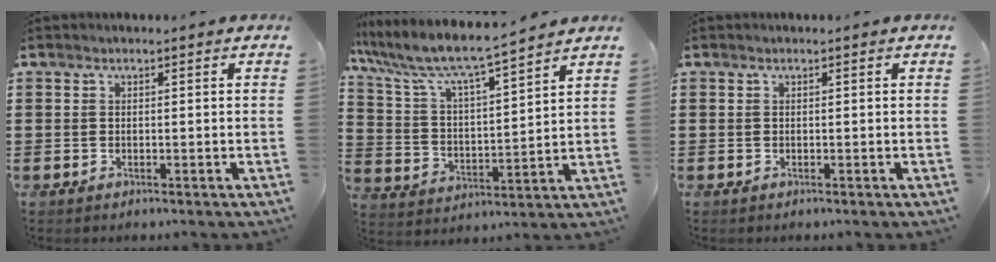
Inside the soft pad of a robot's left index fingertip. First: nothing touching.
{"total": 7.3, "force": [6.6, 0.6, 3.1], "torque": [-0.092, -0.043, 0.107]}
{"total": 0.0}